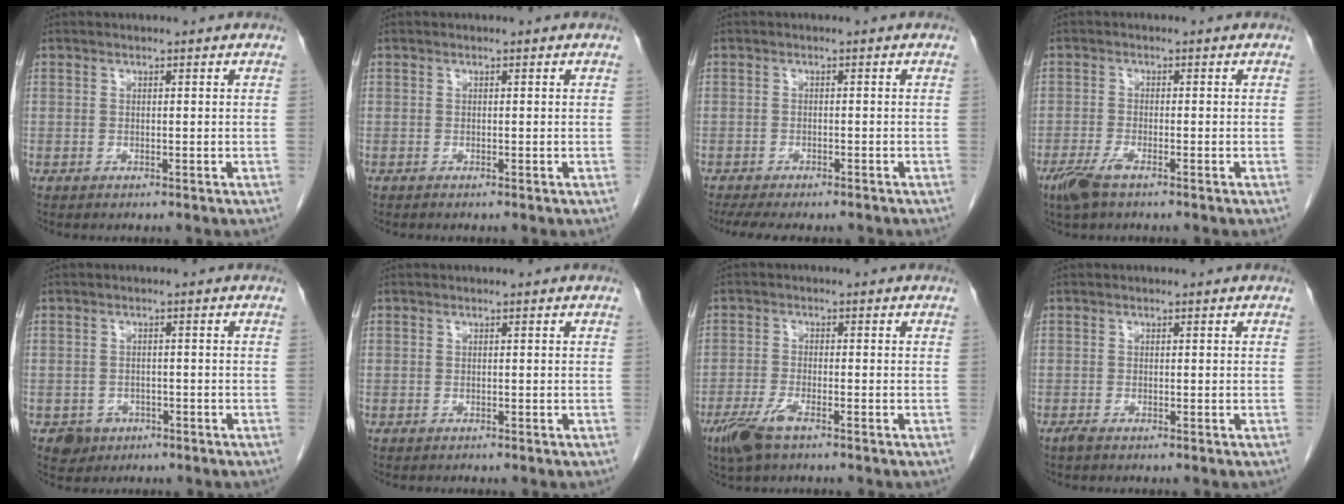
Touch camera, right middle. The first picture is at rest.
{"total": 0.0}
{"total": 9.1, "force": [-7.6, 2.6, 4.1], "torque": [-0.060, -0.009, -0.107]}
{"total": 3.7, "force": [-2.5, 0.7, 2.6], "torque": [-0.061, -0.008, -0.048]}
{"total": 3.0, "force": [-1.6, 2.5, 0.4], "torque": [-0.002, 0.009, -0.018]}
{"total": 0.0}
{"total": 4.8, "force": [-3.1, 1.0, 3.5], "torque": [-0.082, -0.010, -0.059]}
{"total": 0.7, "force": [-0.5, 0.0, 0.4], "torque": [-0.013, -0.003, -0.011]}